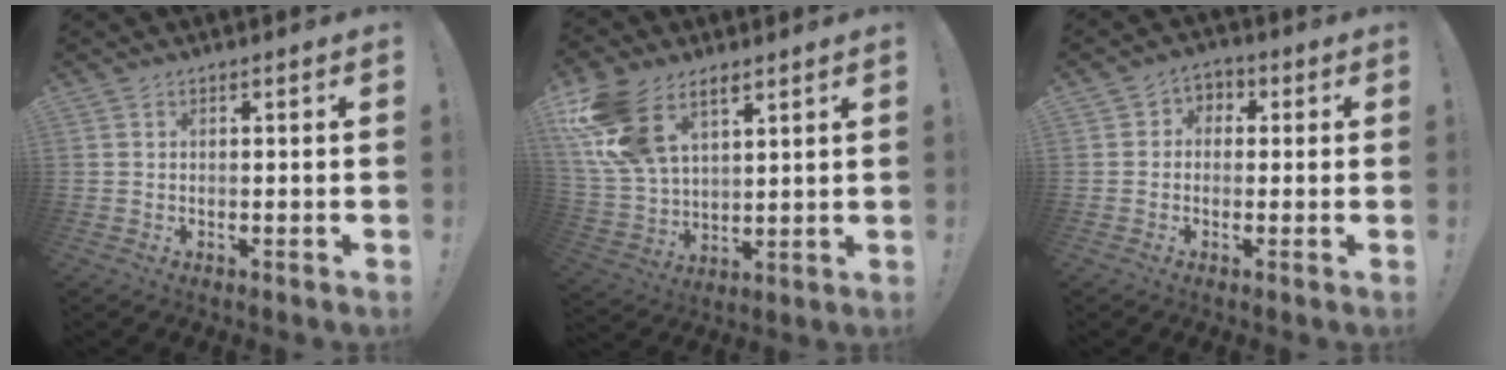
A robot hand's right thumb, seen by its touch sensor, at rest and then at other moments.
{"total": 15.8, "force": [8.8, 9.5, 9.1], "torque": [-0.186, -0.036, 0.171]}
{"total": 3.8, "force": [-1.4, 3.2, 1.5], "torque": [-0.019, 0.014, -0.026]}